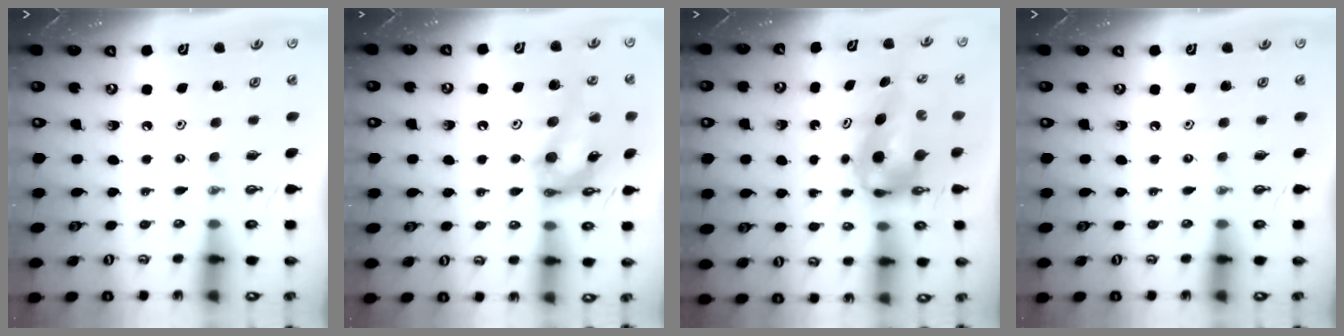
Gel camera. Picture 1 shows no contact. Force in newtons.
{"total": 14.8, "press": 14.7, "slide": 1.7}
{"total": 7.1, "press": 6.7, "slide": 2.4}
{"total": 0.0}